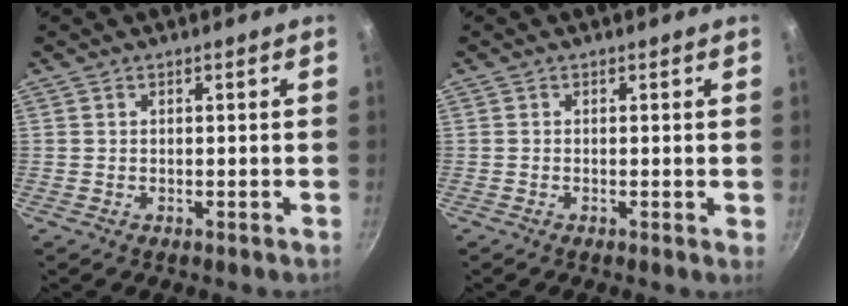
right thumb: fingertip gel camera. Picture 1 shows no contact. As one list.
[{"total": 0.8, "force": [0.0, 0.0, 0.8], "torque": [-0.011, -0.002, -0.005]}]